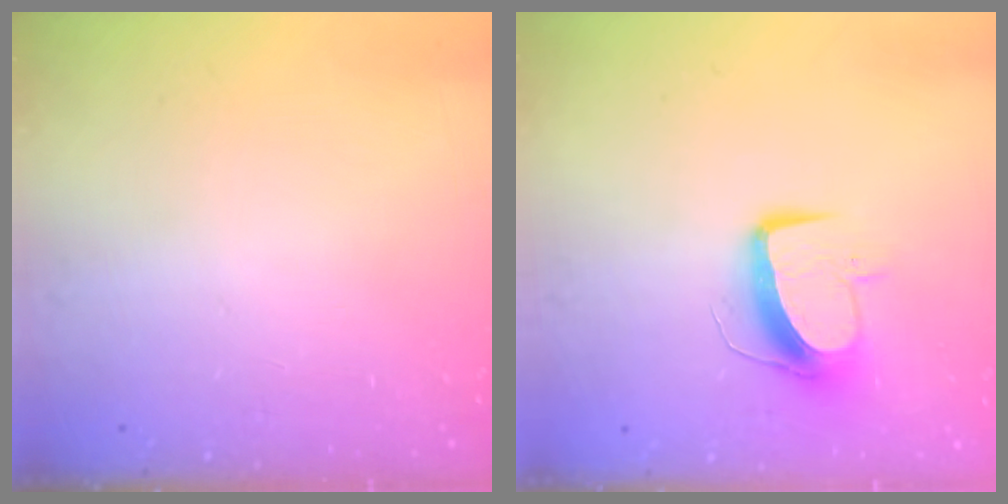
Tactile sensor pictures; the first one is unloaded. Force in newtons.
{"total": 9.8, "press": 9.7, "slide": 1.0}